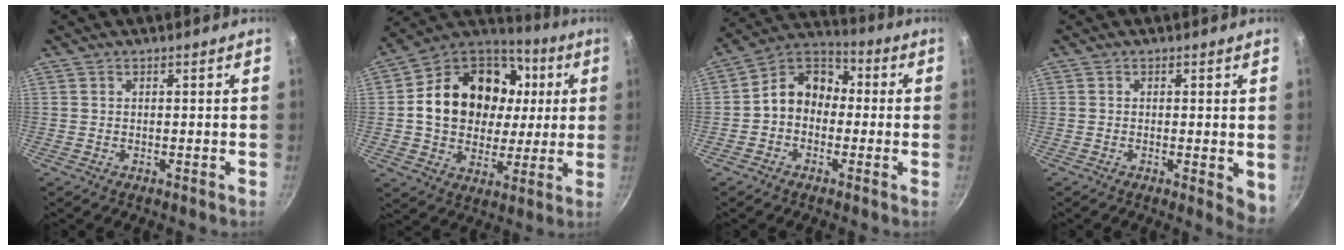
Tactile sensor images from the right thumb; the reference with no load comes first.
{"total": 23.2, "force": [3.5, 18.3, 13.7], "torque": [-0.216, 0.029, 0.059]}
{"total": 10.1, "force": [-0.8, 8.1, 5.9], "torque": [-0.060, 0.043, -0.039]}
{"total": 4.2, "force": [-0.4, 1.6, 3.8], "torque": [-0.045, -0.011, -0.006]}